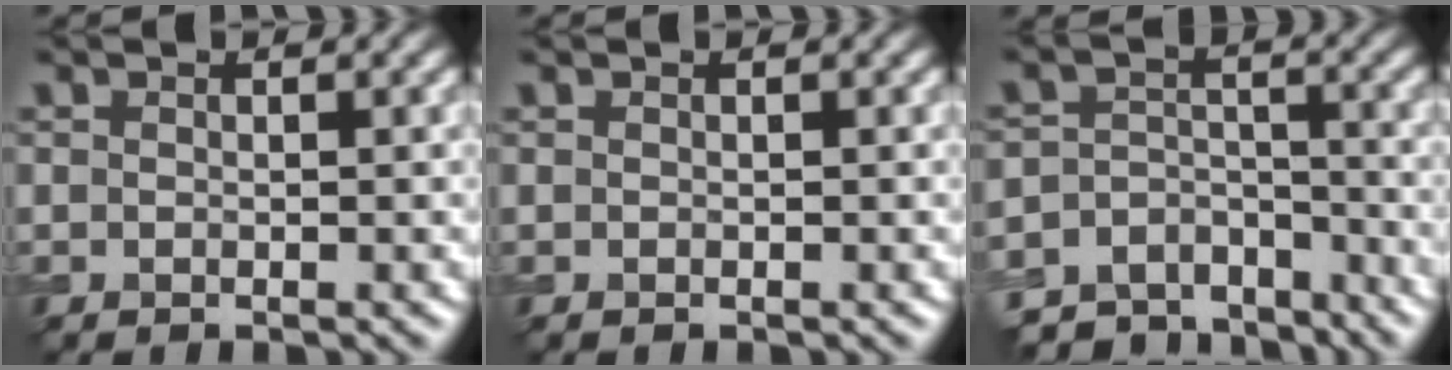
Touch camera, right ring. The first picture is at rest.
{"total": 0.0}
{"total": 7.3, "force": [-6.2, 3.6, 1.5], "torque": [-0.023, -0.007, -0.102]}